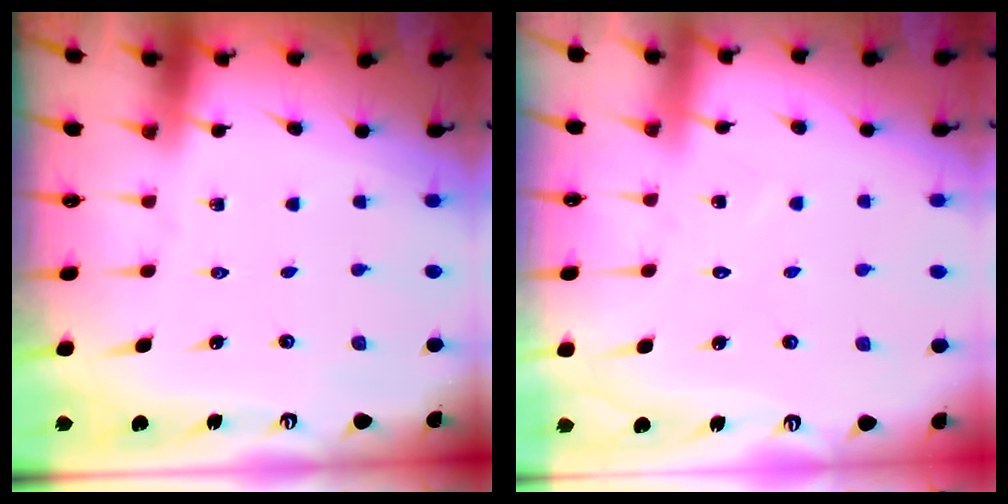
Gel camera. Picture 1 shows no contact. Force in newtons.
{"total": 5.3, "press": 5.3, "slide": 0.5}